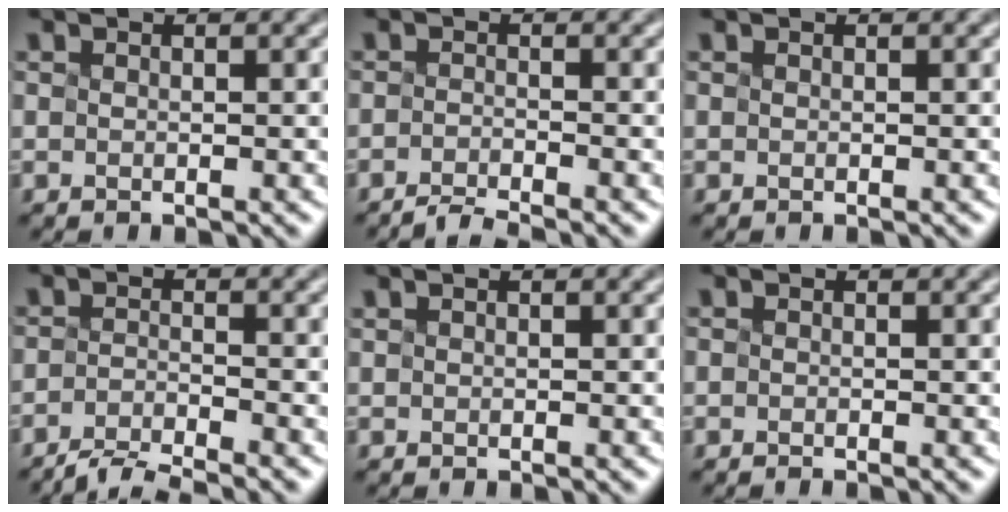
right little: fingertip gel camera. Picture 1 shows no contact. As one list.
[{"total": 2.2, "force": [-2.2, -0.2, 0.2], "torque": [0.004, 0.001, -0.036]}, {"total": 0.0}, {"total": 3.5, "force": [-3.4, -0.1, 0.7], "torque": [-0.010, 0.001, -0.057]}, {"total": 1.0, "force": [0.7, 0.5, 0.6], "torque": [-0.004, 0.010, 0.002]}, {"total": 0.7, "force": [-0.6, -0.2, -0.2], "torque": [0.002, -0.003, -0.003]}]